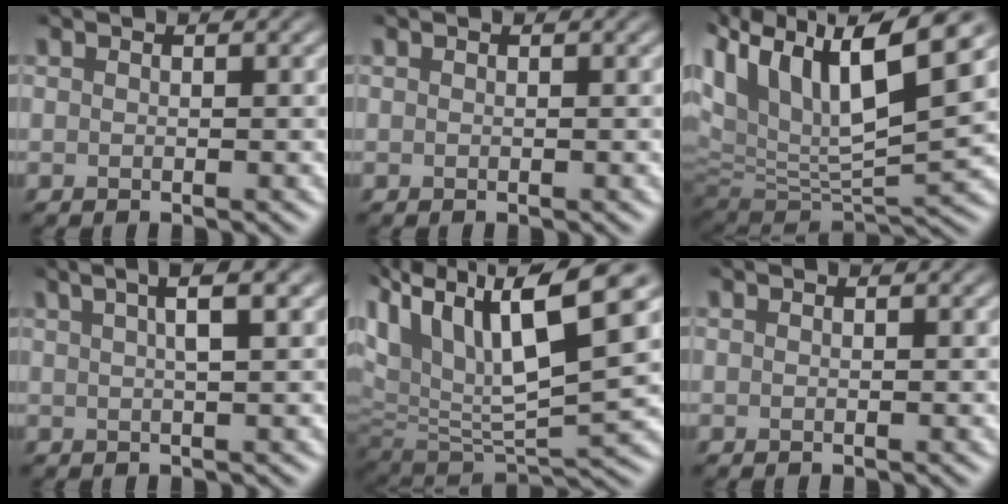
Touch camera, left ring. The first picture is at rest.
{"total": 0.0}
{"total": 13.0, "force": [6.2, 4.6, 10.5], "torque": [-0.202, 0.009, 0.116]}
{"total": 4.7, "force": [2.2, 1.3, 4.0], "torque": [-0.039, 0.014, 0.010]}
{"total": 12.0, "force": [6.0, 3.7, 9.7], "torque": [-0.189, 0.007, 0.113]}
{"total": 0.0}